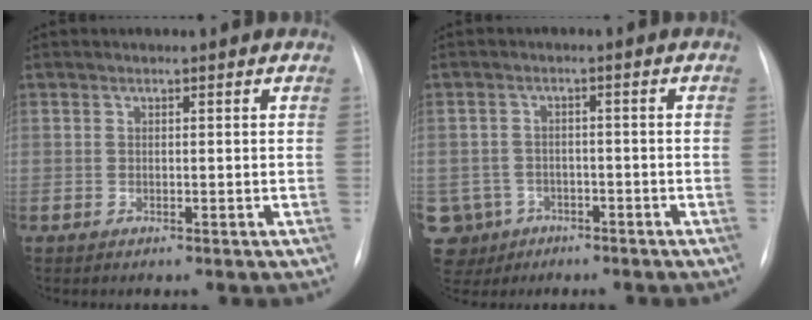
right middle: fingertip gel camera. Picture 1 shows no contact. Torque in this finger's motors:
{"motor_torque": [1.13, -1.01, 0.66, -0.04]}